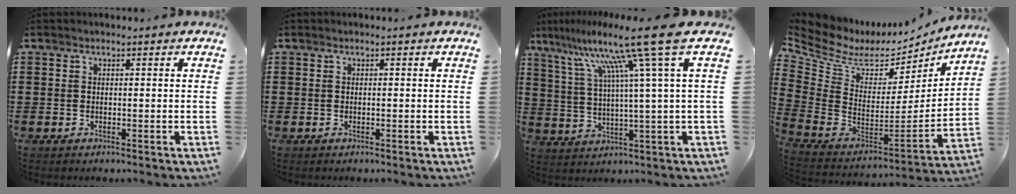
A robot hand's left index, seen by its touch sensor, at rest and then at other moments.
{"total": 0.0}
{"total": 14.4, "force": [7.8, -1.6, 11.9], "torque": [-0.253, -0.036, 0.108]}
{"total": 6.2, "force": [4.0, 4.1, 2.5], "torque": [-0.090, -0.043, 0.066]}